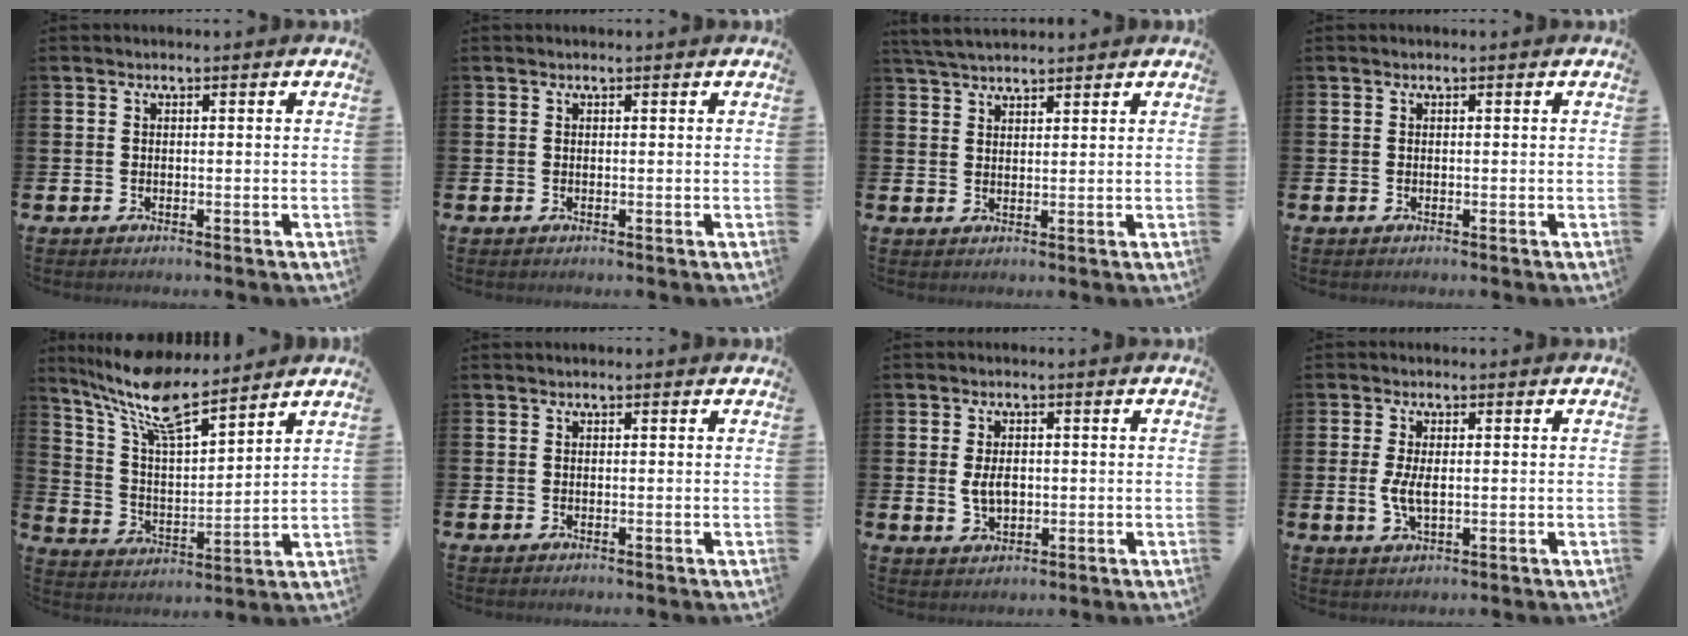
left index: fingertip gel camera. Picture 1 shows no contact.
{"total": 0.0}
{"total": 4.0, "force": [3.8, 0.8, 1.0], "torque": [-0.024, -0.011, 0.069]}
{"total": 0.0}
{"total": 10.7, "force": [9.0, 2.3, 5.2], "torque": [-0.127, -0.043, 0.160]}
{"total": 0.0}
{"total": 3.4, "force": [0.1, 2.1, 2.7], "torque": [-0.041, 0.003, -0.001]}
{"total": 3.4, "force": [0.1, 1.5, 3.0], "torque": [-0.062, 0.001, -0.003]}